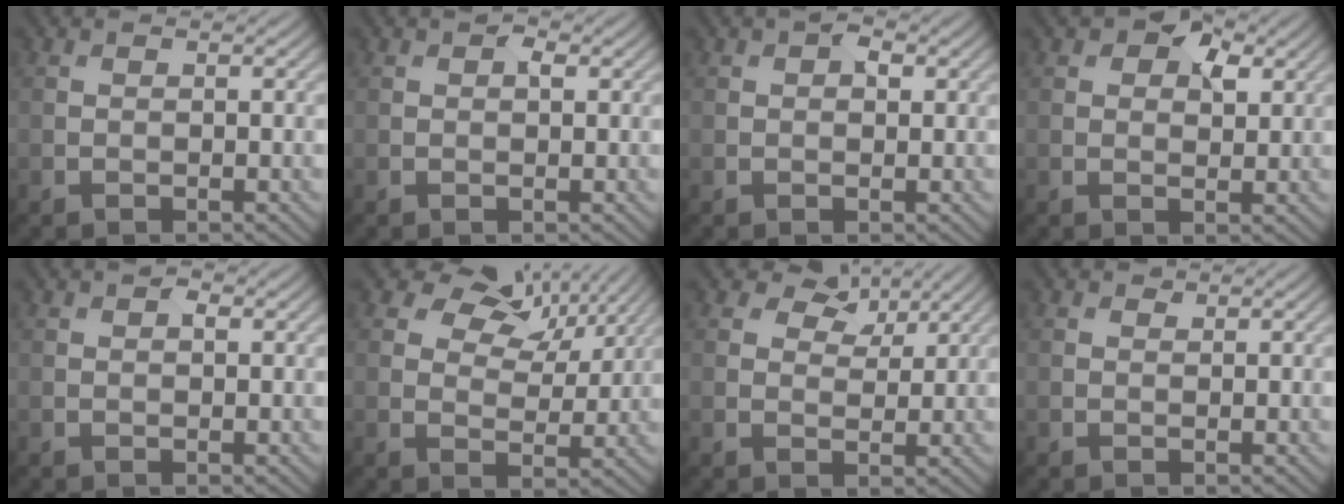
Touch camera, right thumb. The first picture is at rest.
{"total": 1.5, "force": [0.7, 0.8, 1.1], "torque": [-0.016, 0.002, 0.010]}
{"total": 2.0, "force": [0.8, 1.1, 1.4], "torque": [-0.018, 0.003, 0.010]}
{"total": 5.6, "force": [2.9, 3.2, 3.6], "torque": [-0.047, 0.004, 0.043]}
{"total": 1.2, "force": [0.6, 0.7, 0.9], "torque": [-0.013, 0.001, 0.009]}
{"total": 9.2, "force": [5.5, 5.4, 5.0], "torque": [-0.089, 0.002, 0.085]}
{"total": 5.1, "force": [3.3, 2.8, 2.5], "torque": [-0.036, -0.003, 0.052]}
{"total": 0.7, "force": [0.5, 0.4, 0.2], "torque": [0.000, -0.002, 0.009]}